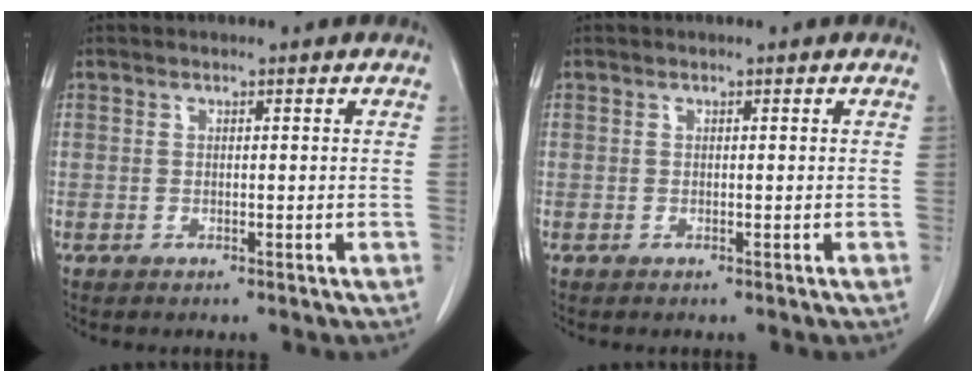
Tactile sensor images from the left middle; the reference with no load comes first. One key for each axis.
{"total": 0.0}